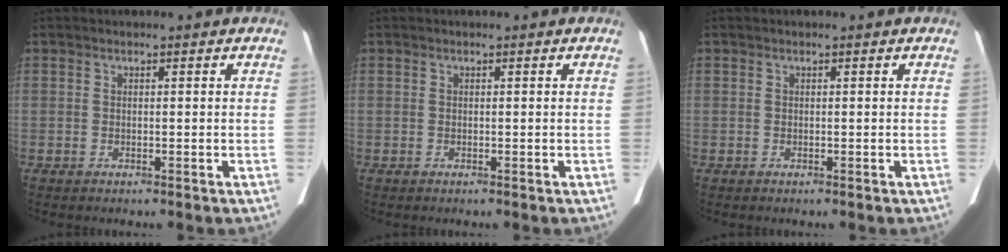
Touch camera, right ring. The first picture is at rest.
{"total": 0.0}
{"total": 0.0}